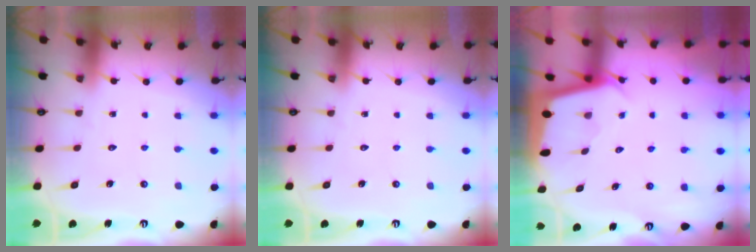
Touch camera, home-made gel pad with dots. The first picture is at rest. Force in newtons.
{"total": 0.0}
{"total": 1.9, "press": 1.9, "slide": 0.1}